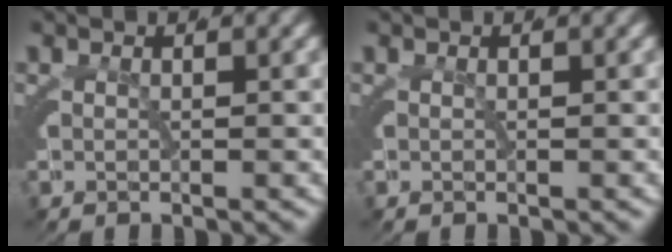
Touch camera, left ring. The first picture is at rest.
{"total": 0.0}